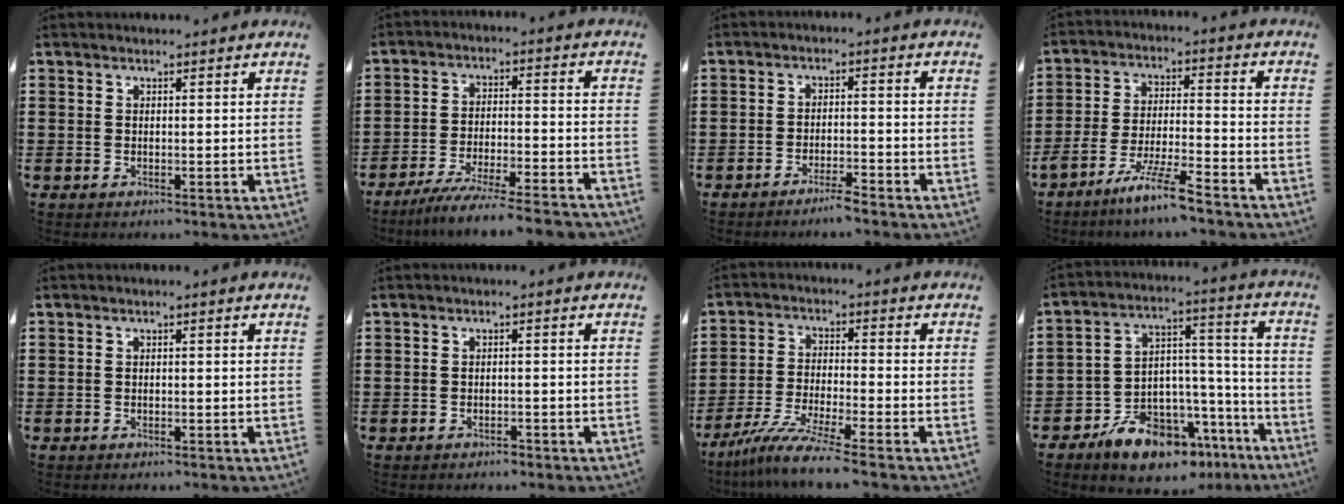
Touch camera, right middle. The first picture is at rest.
{"total": 6.5, "force": [-5.9, -0.3, 2.6], "torque": [-0.055, -0.015, -0.115]}
{"total": 2.3, "force": [-2.0, 0.0, 1.1], "torque": [-0.019, 0.002, -0.037]}
{"total": 7.5, "force": [-6.1, -0.2, 4.2], "torque": [-0.093, -0.014, -0.121]}
{"total": 0.0}
{"total": 0.7, "force": [-0.6, 0.1, 0.2], "torque": [-0.006, -0.001, -0.012]}
{"total": 7.2, "force": [-6.1, -0.5, 3.8], "torque": [-0.085, -0.020, -0.119]}
{"total": 11.3, "force": [-9.5, 5.1, 3.5], "torque": [-0.058, 0.050, -0.173]}